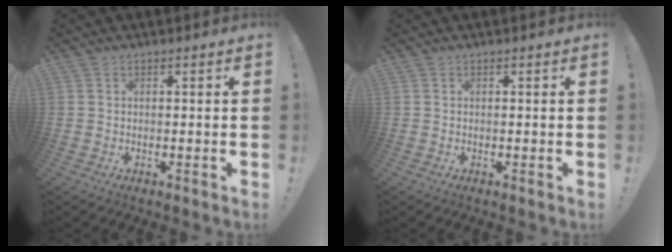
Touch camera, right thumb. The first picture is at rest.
{"total": 0.0}